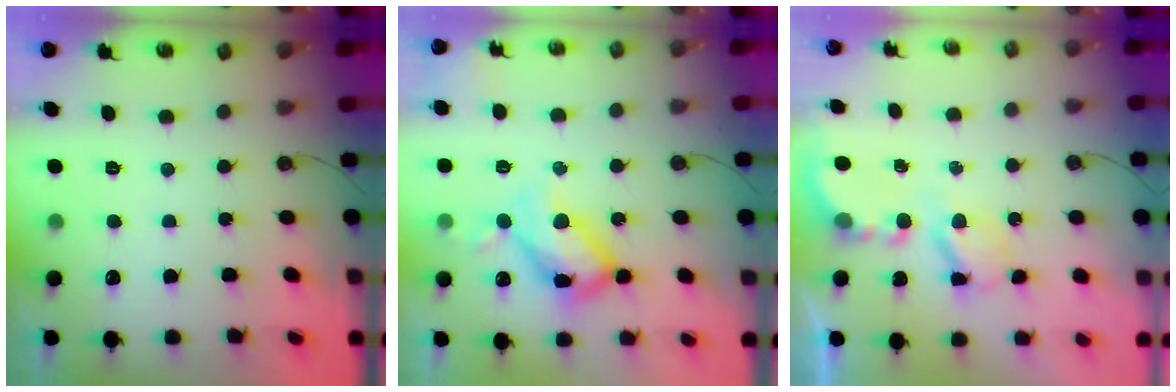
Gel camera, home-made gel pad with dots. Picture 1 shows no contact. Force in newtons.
{"total": 17.9, "press": 17.8, "slide": 1.5}
{"total": 4.9, "press": 4.9, "slide": 0.4}